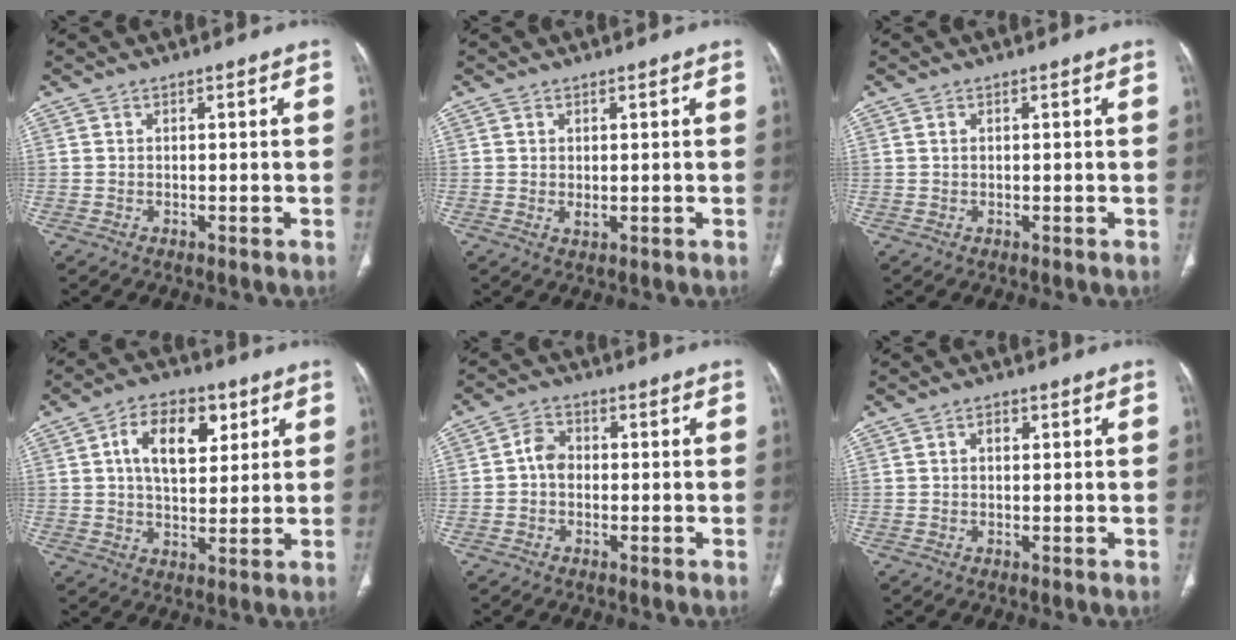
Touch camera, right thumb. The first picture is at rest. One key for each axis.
{"total": 1.2, "fx": 0.1, "fy": 0.6, "fz": 1.0, "tx": -0.019, "ty": -0.006, "tz": 0.006}
{"total": 0.7, "fx": 0.3, "fy": 0.4, "fz": 0.5, "tx": -0.012, "ty": 0.005, "tz": 0.007}
{"total": 12.0, "fx": 4.2, "fy": 7.0, "fz": 8.8, "tx": -0.115, "ty": -0.005, "tz": 0.068}
{"total": 3.8, "fx": -0.3, "fy": 3.0, "fz": 2.4, "tx": -0.033, "ty": 0.014, "tz": -0.012}
{"total": 1.9, "fx": 0.7, "fy": 1.2, "fz": 1.3, "tx": -0.019, "ty": 0.002, "tz": 0.010}